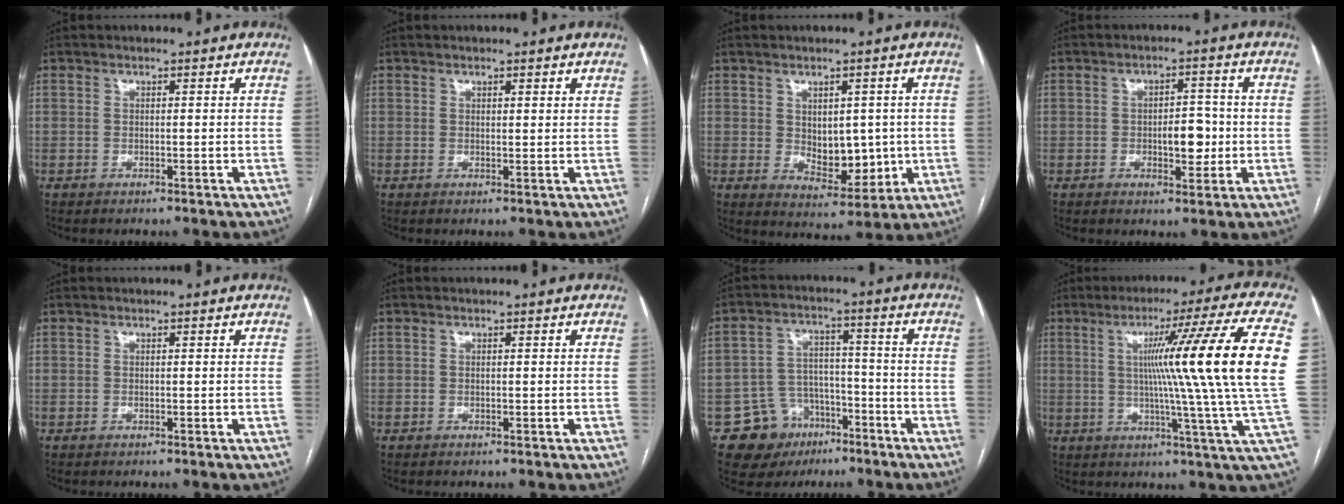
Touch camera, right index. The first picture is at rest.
{"total": 1.3, "force": [1.0, 0.2, 0.8], "torque": [-0.013, 0.001, 0.014]}
{"total": 7.4, "force": [0.1, 4.3, 6.1], "torque": [-0.082, -0.001, 0.019]}
{"total": 5.2, "force": [-0.7, 2.5, 4.5], "torque": [-0.061, 0.006, -0.006]}
{"total": 0.0}
{"total": 0.0}
{"total": 9.3, "force": [-5.3, 7.4, 1.7], "torque": [-0.021, 0.034, -0.072]}
{"total": 20.4, "force": [3.1, -3.1, 19.9], "torque": [-0.255, -0.003, 0.029]}